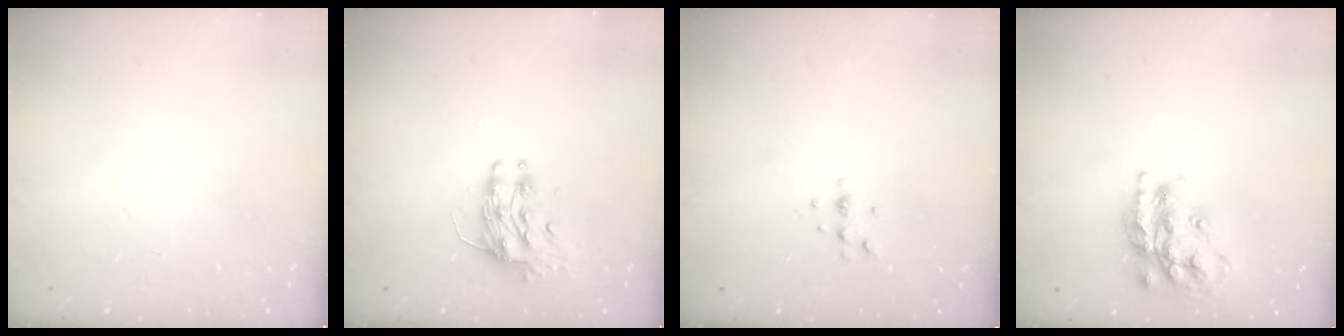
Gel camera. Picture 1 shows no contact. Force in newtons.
{"total": 10.4, "press": 10.3, "slide": 0.8}
{"total": 3.8, "press": 3.8, "slide": 0.7}
{"total": 17.1, "press": 17.1, "slide": 1.0}